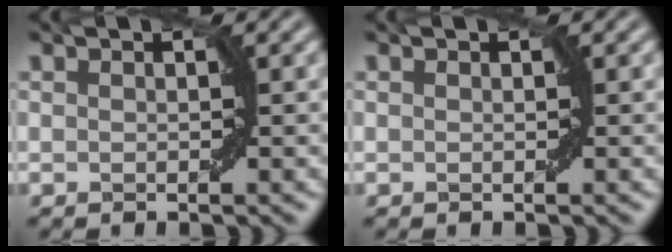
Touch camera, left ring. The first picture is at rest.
{"total": 0.0}